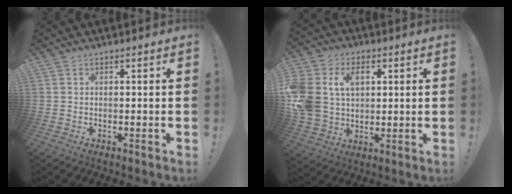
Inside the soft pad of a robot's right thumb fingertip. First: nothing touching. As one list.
[{"total": 16.0, "force": [4.3, 12.3, 9.2], "torque": [-0.185, -0.014, 0.083]}]